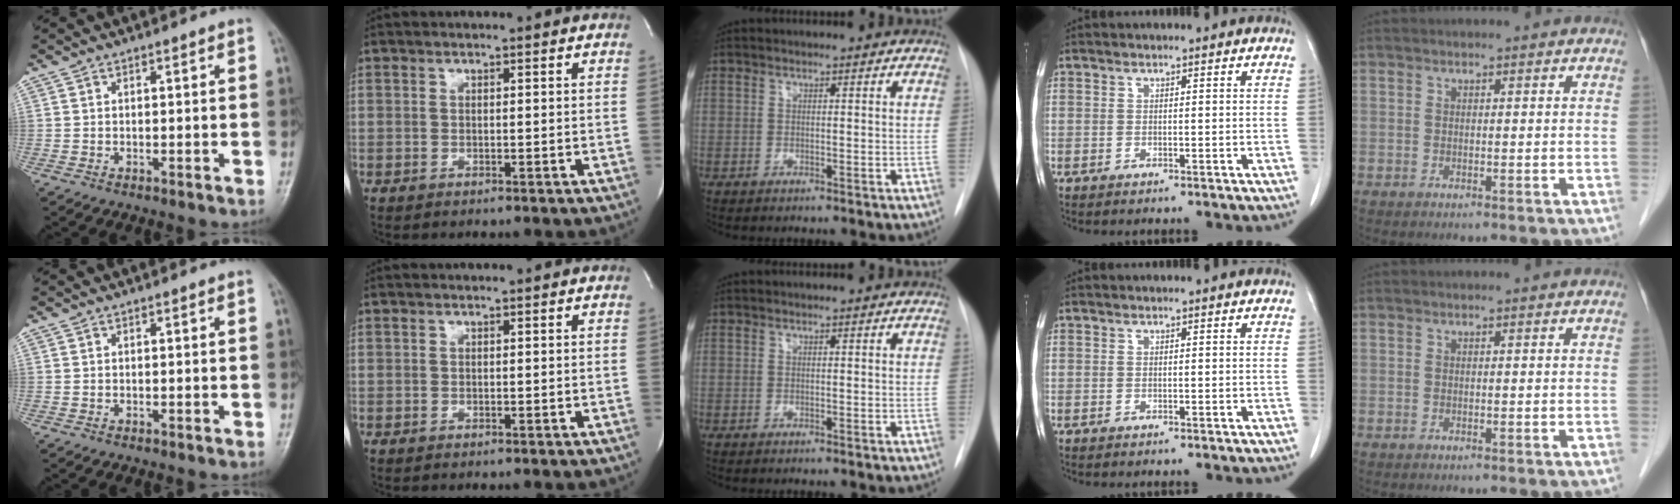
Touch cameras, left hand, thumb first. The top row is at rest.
{}